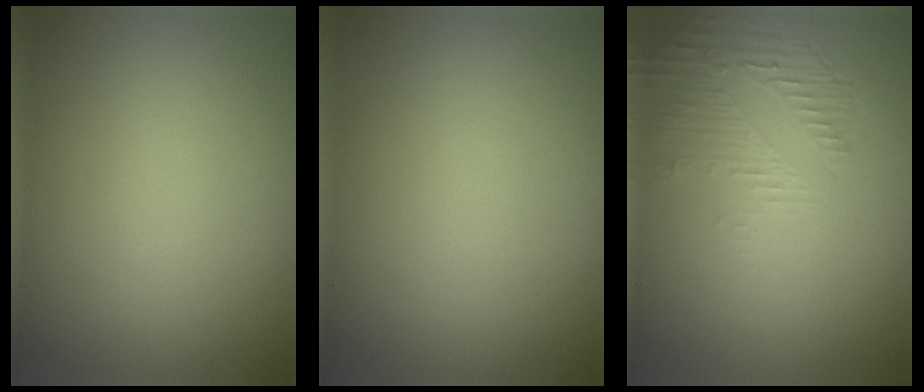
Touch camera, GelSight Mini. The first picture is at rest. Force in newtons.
{"total": 0.0}
{"total": 1.7, "press": 0.6, "slide": 1.6}